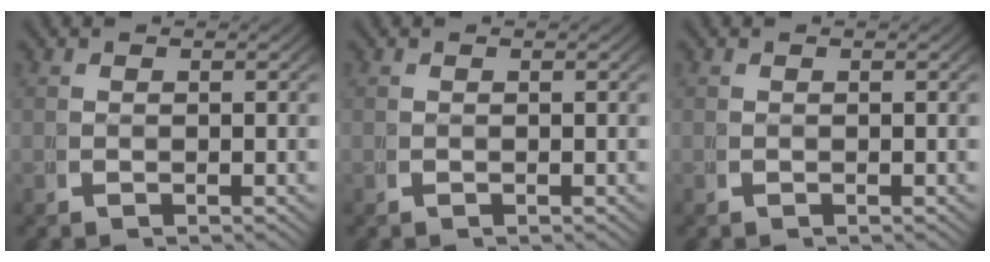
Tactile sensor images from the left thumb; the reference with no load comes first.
{"total": 0.0}
{"total": 0.0}